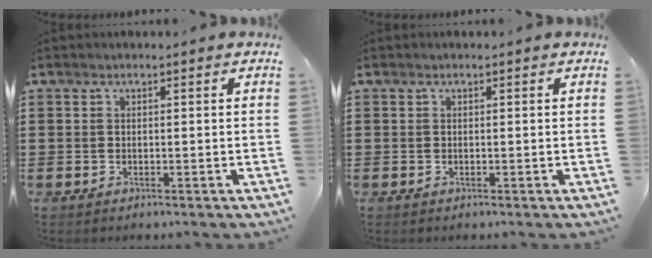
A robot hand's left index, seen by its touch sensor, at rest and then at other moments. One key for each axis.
{"total": 0.0}